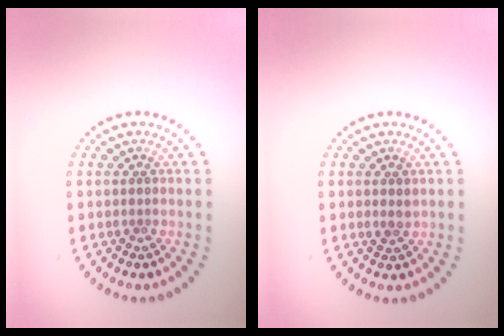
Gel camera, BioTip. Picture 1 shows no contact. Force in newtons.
{"total": 1.1, "press": 0.9, "slide": 0.5}